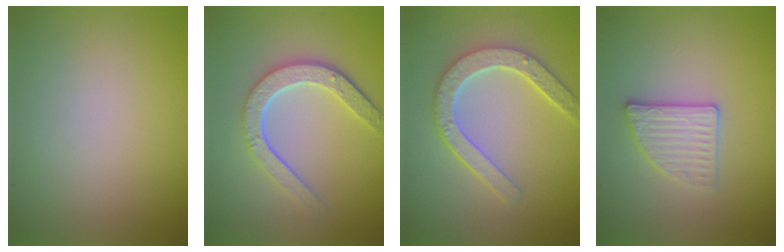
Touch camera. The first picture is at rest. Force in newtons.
{"total": 4.6, "press": 3.6, "slide": 3.0}
{"total": 4.8, "press": 3.7, "slide": 3.0}
{"total": 2.7, "press": 2.6, "slide": 0.8}